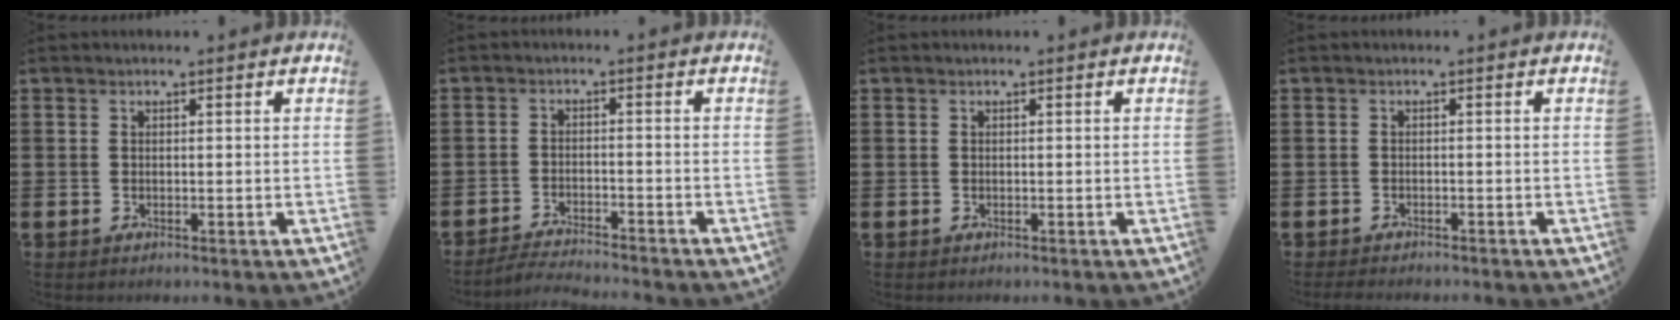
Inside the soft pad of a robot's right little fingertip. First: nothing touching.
{"total": 2.7, "force": [-2.7, -0.2, 0.1], "torque": [-0.004, 0.003, -0.057]}
{"total": 0.0}
{"total": 0.9, "force": [-0.9, 0.0, 0.1], "torque": [-0.003, -0.003, -0.017]}